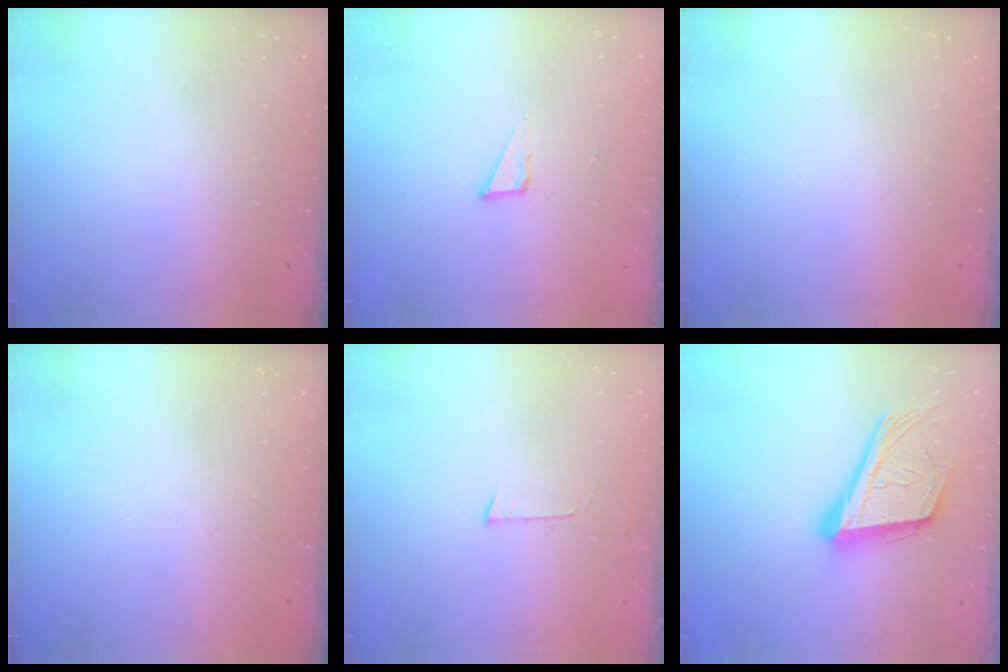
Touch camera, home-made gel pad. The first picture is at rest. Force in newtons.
{"total": 4.8, "press": 4.8, "slide": 0.4}
{"total": 0.0}
{"total": 0.0}
{"total": 2.7, "press": 2.7, "slide": 0.2}
{"total": 23.2, "press": 22.7, "slide": 5.0}